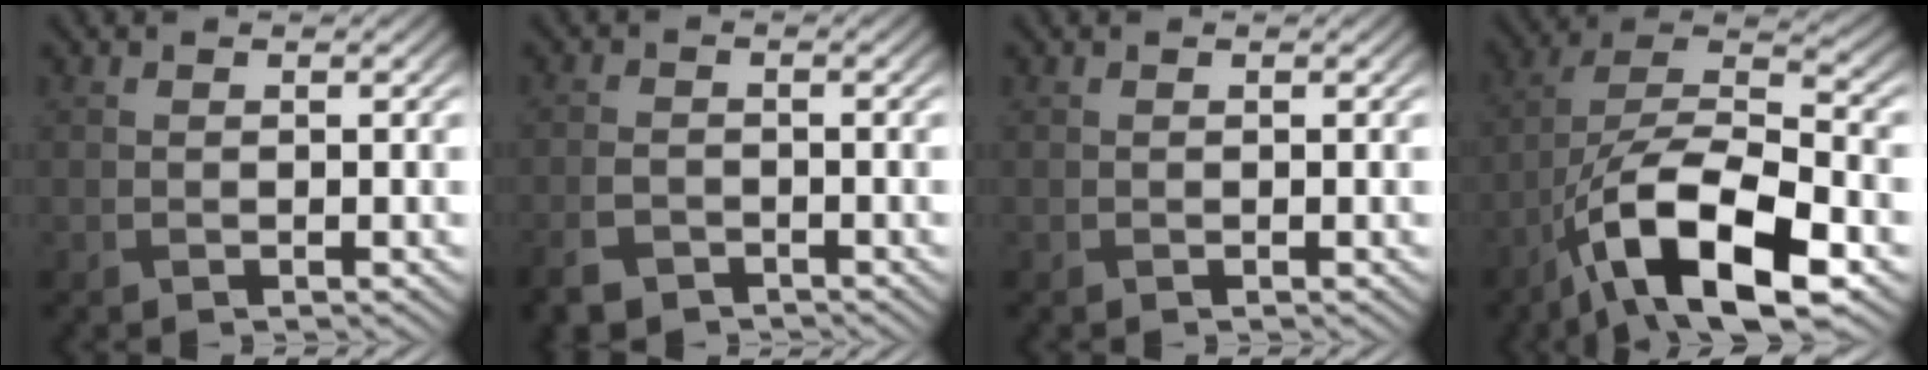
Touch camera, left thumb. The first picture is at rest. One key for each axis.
{"total": 3.4, "fx": -2.5, "fy": 1.7, "fz": 1.5, "tx": -0.034, "ty": -0.007, "tz": -0.055}
{"total": 0.0}
{"total": 15.0, "fx": -7.4, "fy": 5.6, "fz": 11.8, "tx": -0.227, "ty": -0.007, "tz": -0.140}